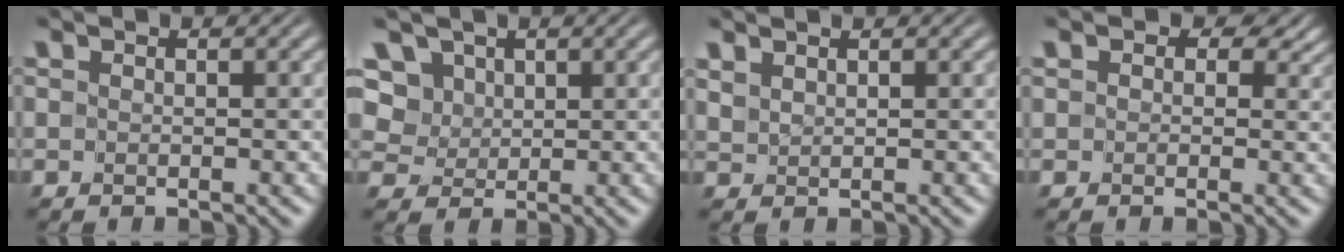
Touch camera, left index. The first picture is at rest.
{"total": 6.9, "force": [3.7, 5.1, 2.9], "torque": [-0.067, 0.013, 0.053]}
{"total": 1.4, "force": [1.4, 0.4, 0.1], "torque": [-0.004, 0.001, 0.033]}
{"total": 3.8, "force": [1.8, 2.9, 1.8], "torque": [-0.018, 0.004, 0.009]}